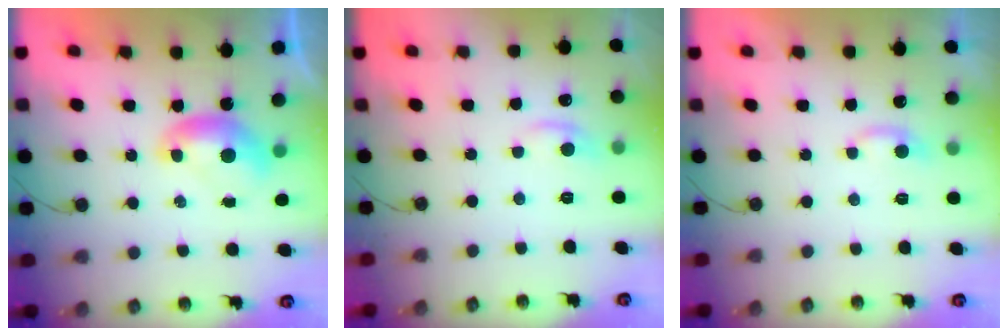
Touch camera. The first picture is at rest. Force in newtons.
{"total": 1.8, "press": 1.6, "slide": 0.8}
{"total": 2.2, "press": 2.2, "slide": 0.5}